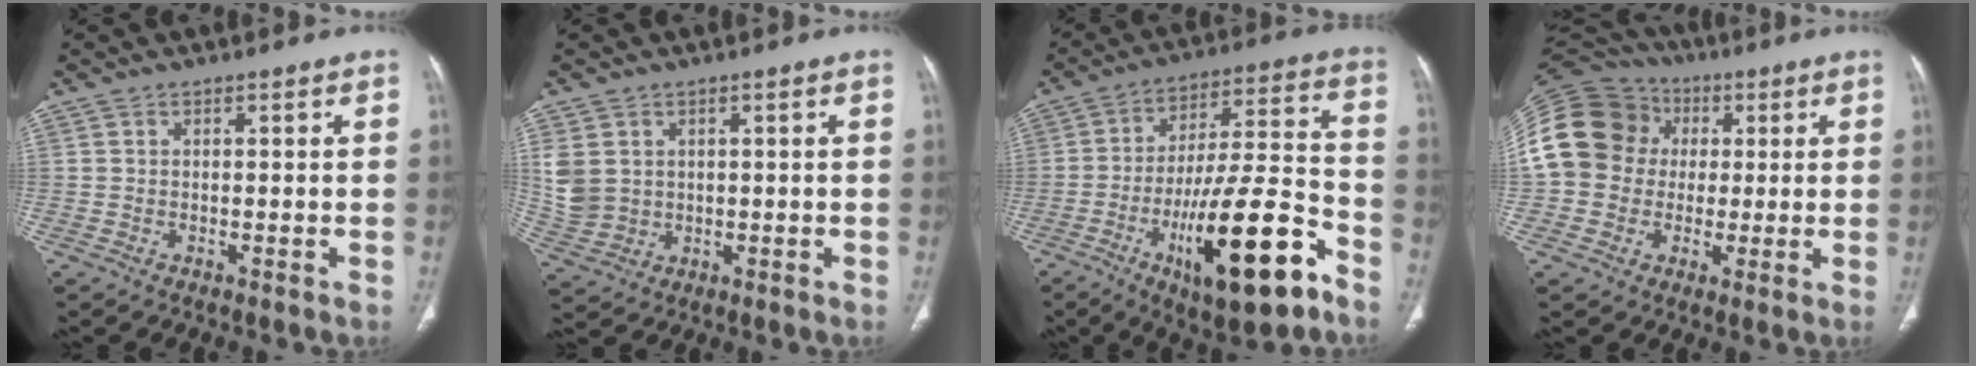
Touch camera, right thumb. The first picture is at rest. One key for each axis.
{"total": 7.1, "fx": 1.6, "fy": 5.9, "fz": 3.7, "tx": -0.073, "ty": -0.005, "tz": 0.048}
{"total": 22.5, "fx": -10.9, "fy": 6.2, "fz": 18.8, "tx": -0.301, "ty": 0.052, "tz": -0.167}
{"total": 20.4, "fx": 1.9, "fy": 18.2, "fz": 9.1, "tx": -0.196, "ty": 0.053, "tz": 0.039}